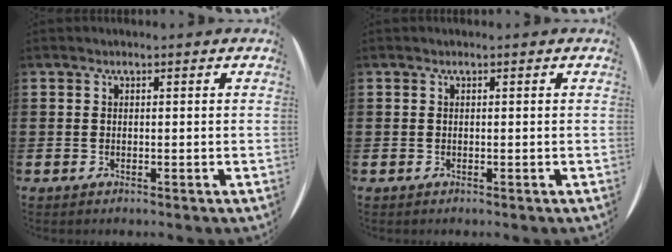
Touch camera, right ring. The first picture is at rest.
{"total": 0.0}